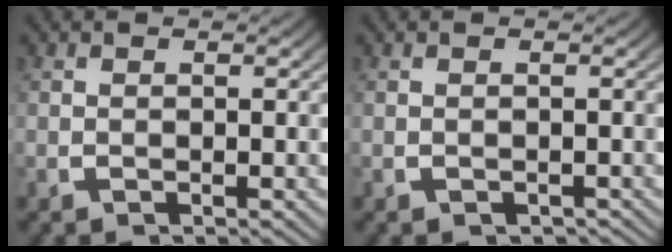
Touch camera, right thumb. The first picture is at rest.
{"total": 1.0, "force": [-0.9, 0.4, 0.3], "torque": [-0.002, -0.001, -0.009]}